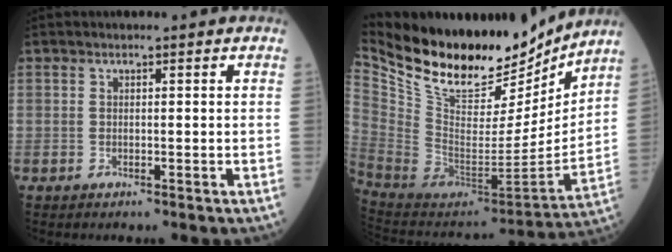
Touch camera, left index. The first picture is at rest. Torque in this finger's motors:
{"motor_torque": [0.14, -0.42, 0.26, 0.05]}